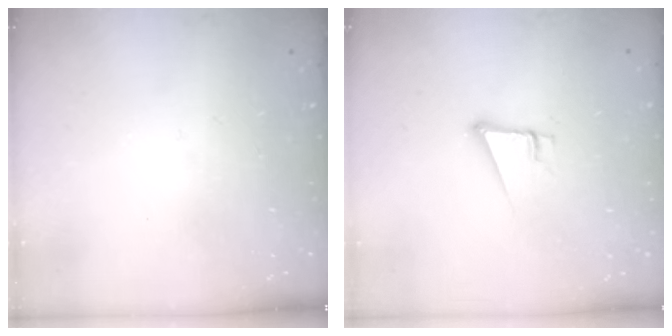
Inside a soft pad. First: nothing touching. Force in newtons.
{"total": 6.8, "press": 6.3, "slide": 2.5}